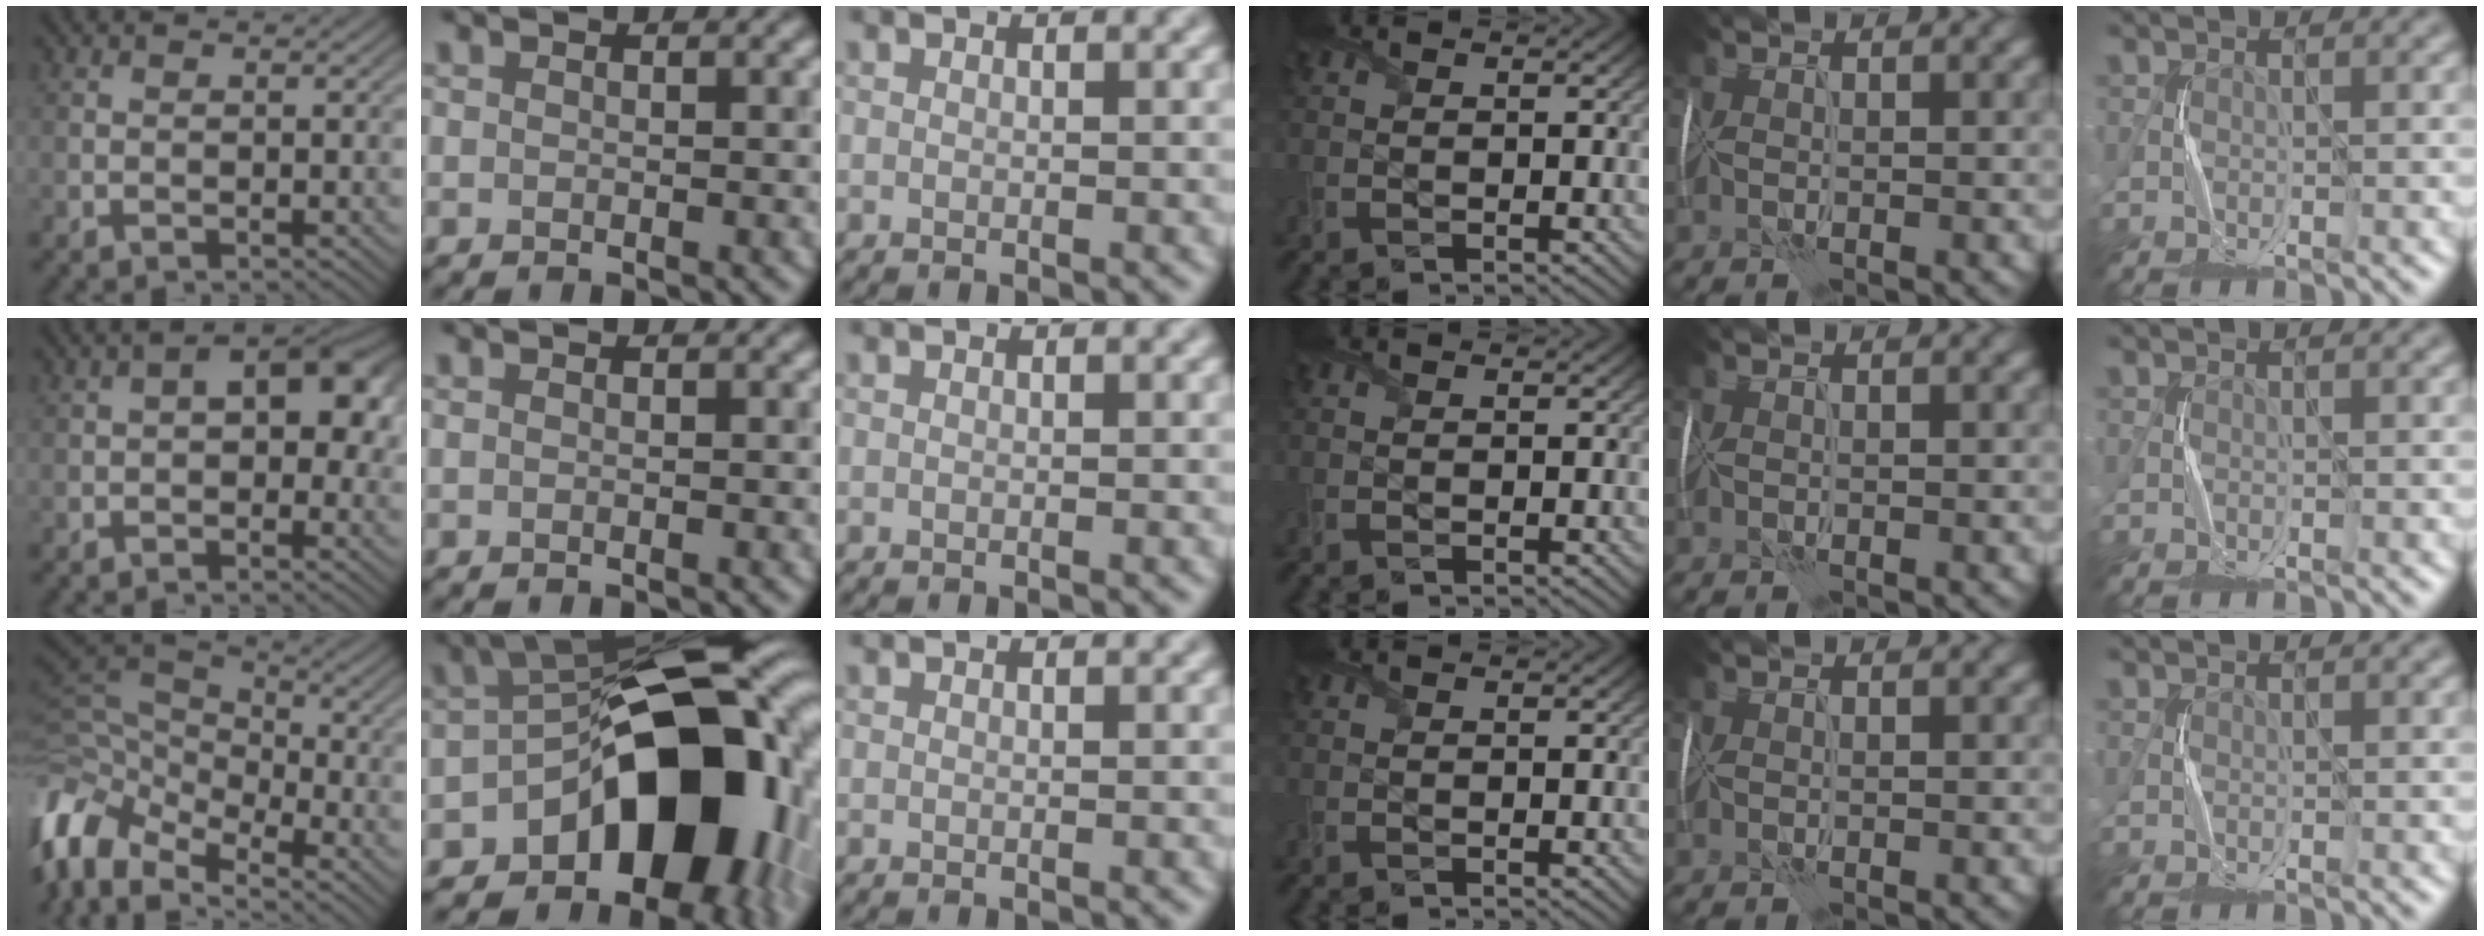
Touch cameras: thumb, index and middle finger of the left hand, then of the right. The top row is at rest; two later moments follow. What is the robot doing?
{"motion": "wrap", "object": "plastic wrap"}